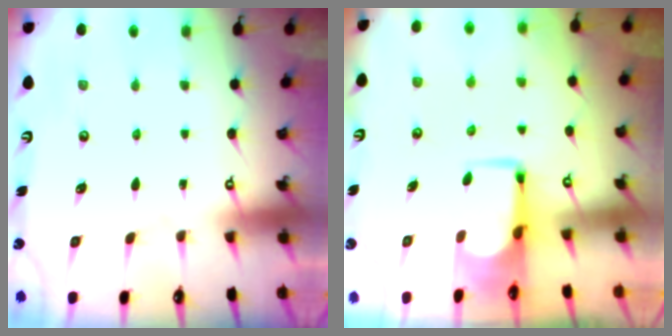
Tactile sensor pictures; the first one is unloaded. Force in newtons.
{"total": 3.7, "press": 3.7, "slide": 0.4}